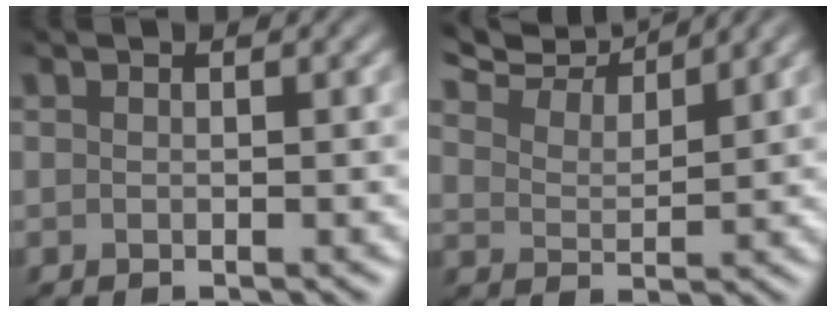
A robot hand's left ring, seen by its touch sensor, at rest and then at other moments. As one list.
[{"total": 6.8, "force": [6.2, 1.4, 2.5], "torque": [-0.060, 0.021, 0.090]}]